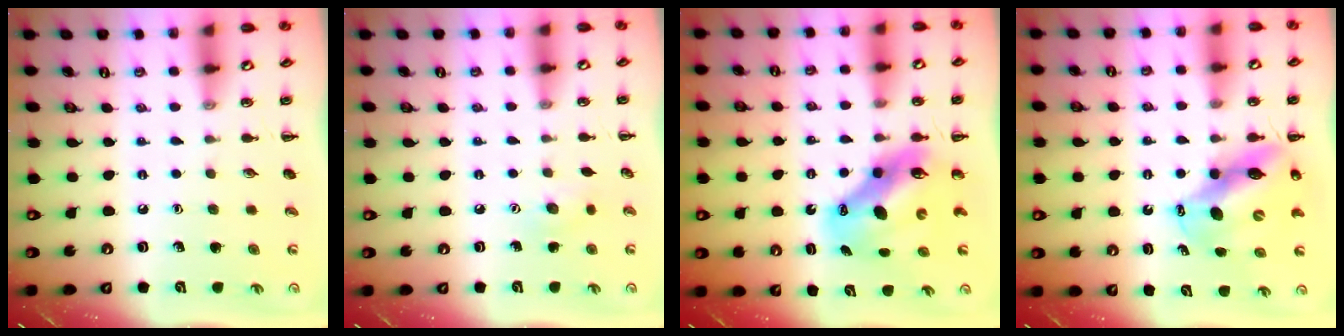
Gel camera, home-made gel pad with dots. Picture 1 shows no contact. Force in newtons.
{"total": 5.7, "press": 5.5, "slide": 1.4}
{"total": 11.2, "press": 10.8, "slide": 3.0}
{"total": 11.6, "press": 11.2, "slide": 3.1}